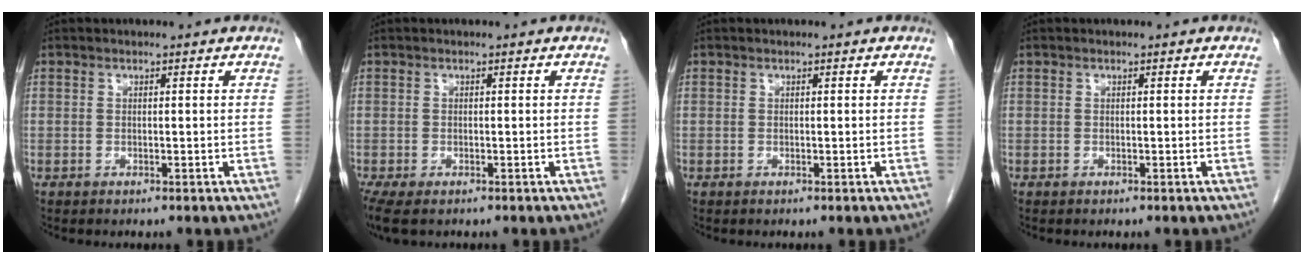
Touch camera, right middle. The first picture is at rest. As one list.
[{"total": 4.8, "force": [-3.3, 2.0, 2.9], "torque": [-0.061, -0.016, -0.054]}, {"total": 0.0}, {"total": 0.0}]